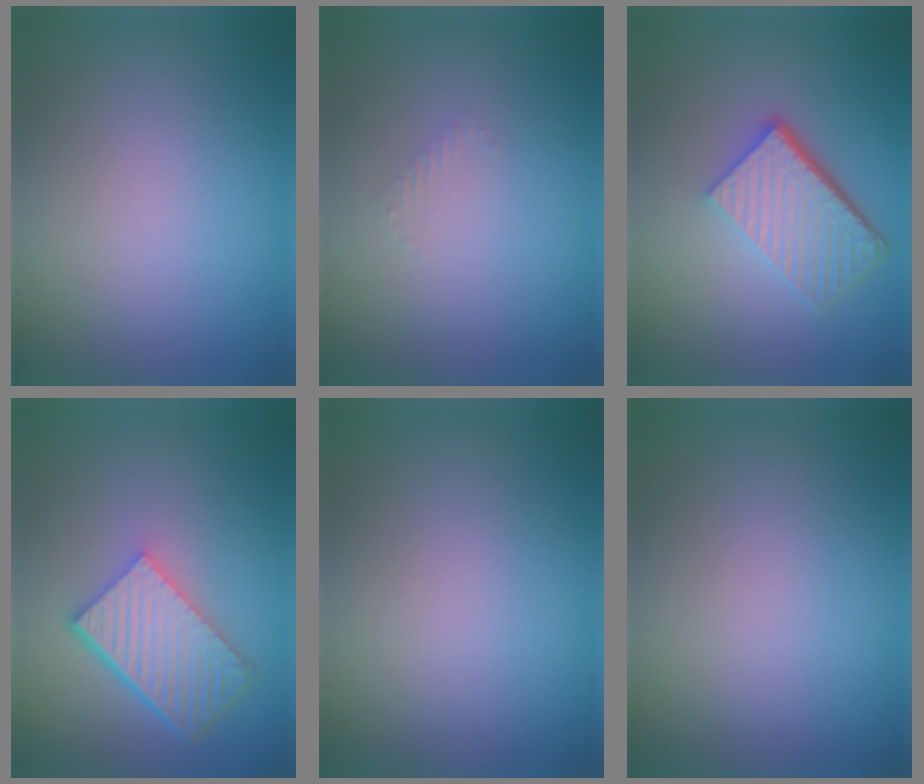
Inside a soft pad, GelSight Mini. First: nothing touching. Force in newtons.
{"total": 0.8, "press": 0.8, "slide": 0.3}
{"total": 6.0, "press": 4.1, "slide": 4.4}
{"total": 6.7, "press": 4.8, "slide": 4.6}
{"total": 0.0}
{"total": 0.0}